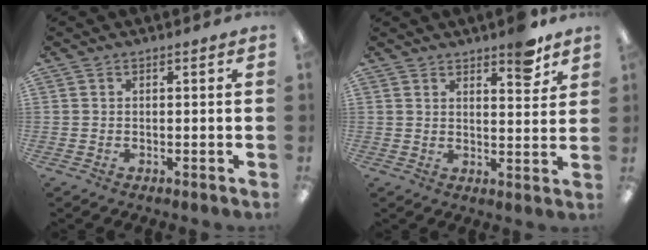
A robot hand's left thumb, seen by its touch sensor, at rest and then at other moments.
{"total": 6.7, "force": [5.1, 2.2, 3.6], "torque": [-0.028, -0.036, 0.081]}